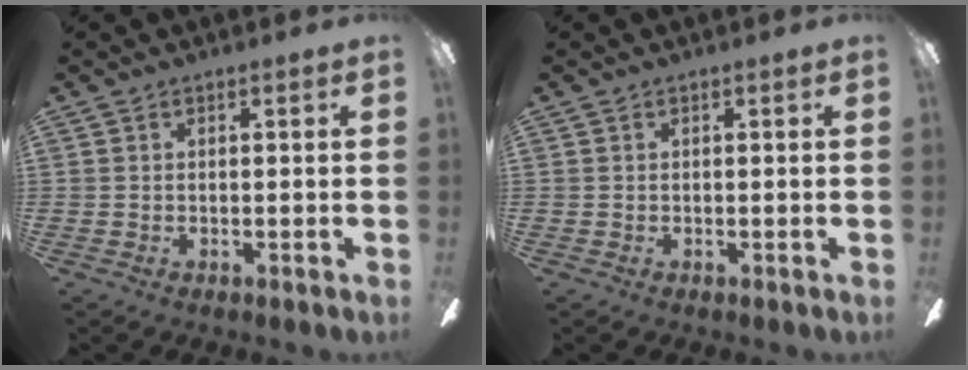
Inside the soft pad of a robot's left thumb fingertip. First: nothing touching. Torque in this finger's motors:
{"motor_torque": [0.00, 0.00, 0.00, 0.00, 0.00]}